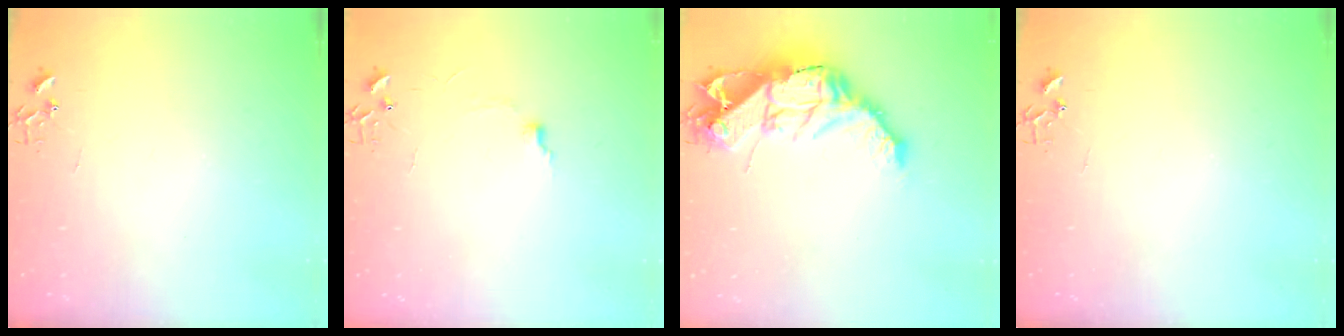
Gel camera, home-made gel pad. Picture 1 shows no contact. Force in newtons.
{"total": 5.3, "press": 5.2, "slide": 0.7}
{"total": 17.7, "press": 17.6, "slide": 1.5}
{"total": 0.0}